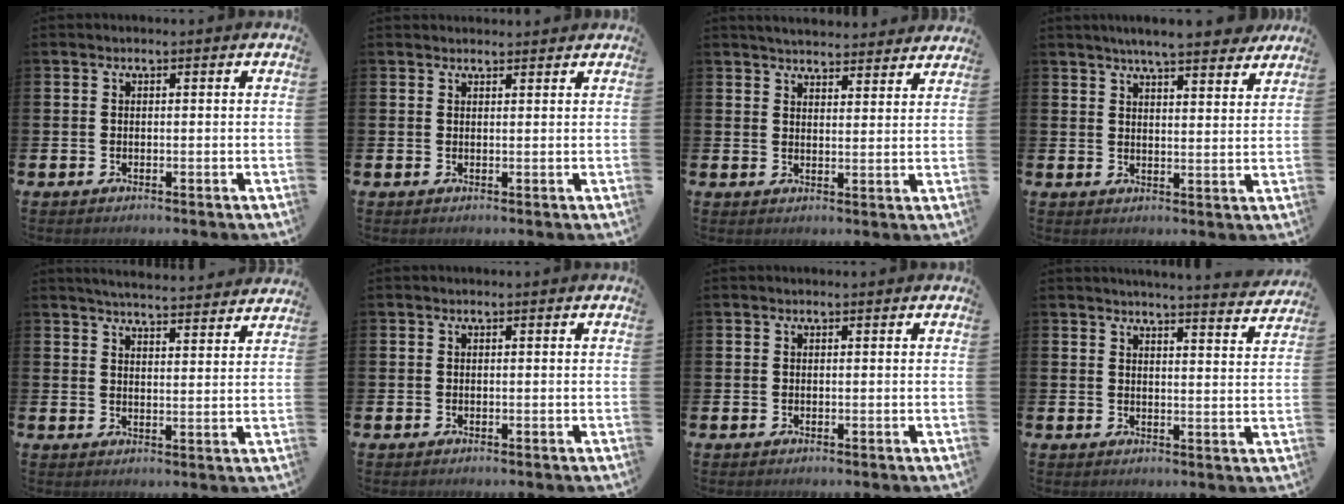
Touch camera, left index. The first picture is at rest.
{"total": 1.3, "force": [1.2, 0.2, 0.0], "torque": [0.006, -0.003, 0.021]}
{"total": 4.2, "force": [4.2, 0.5, 0.2], "torque": [-0.011, -0.026, 0.075]}
{"total": 6.2, "force": [5.9, 0.3, 2.0], "torque": [-0.043, -0.030, 0.103]}
{"total": 4.9, "force": [4.8, -0.1, 0.4], "torque": [-0.017, -0.038, 0.085]}
{"total": 0.0}
{"total": 0.0}
{"total": 4.4, "force": [4.3, -0.5, 0.5], "torque": [-0.008, -0.034, 0.073]}